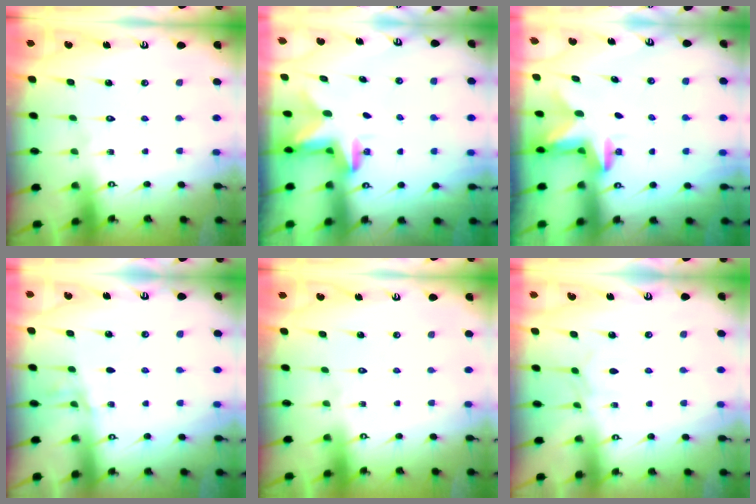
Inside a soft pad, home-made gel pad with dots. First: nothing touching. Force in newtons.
{"total": 2.5, "press": 2.5, "slide": 0.5}
{"total": 2.7, "press": 2.6, "slide": 0.5}
{"total": 1.3, "press": 1.2, "slide": 0.3}
{"total": 0.0}
{"total": 3.7, "press": 3.6, "slide": 0.4}